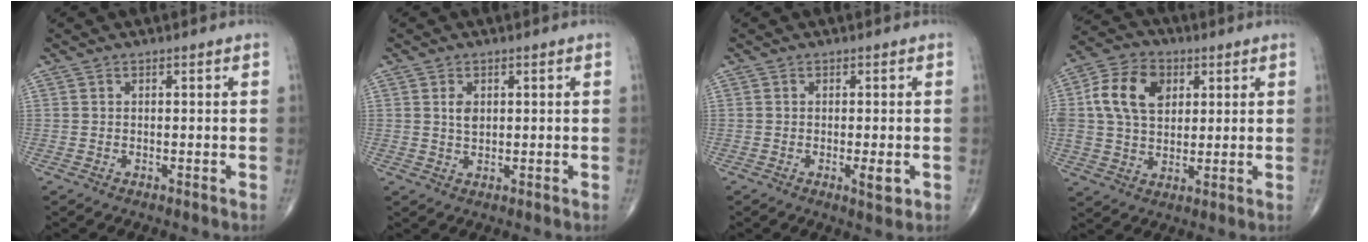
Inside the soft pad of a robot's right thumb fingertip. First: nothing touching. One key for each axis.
{"total": 2.6, "fx": 0.7, "fy": 1.7, "fz": 1.8, "tx": -0.026, "ty": -0.004, "tz": 0.013}
{"total": 3.1, "fx": -0.9, "fy": 0.9, "fz": 2.8, "tx": -0.040, "ty": -0.005, "tz": -0.012}
{"total": 12.7, "fx": 3.2, "fy": 9.0, "fz": 8.3, "tx": -0.140, "ty": 0.008, "tz": 0.053}